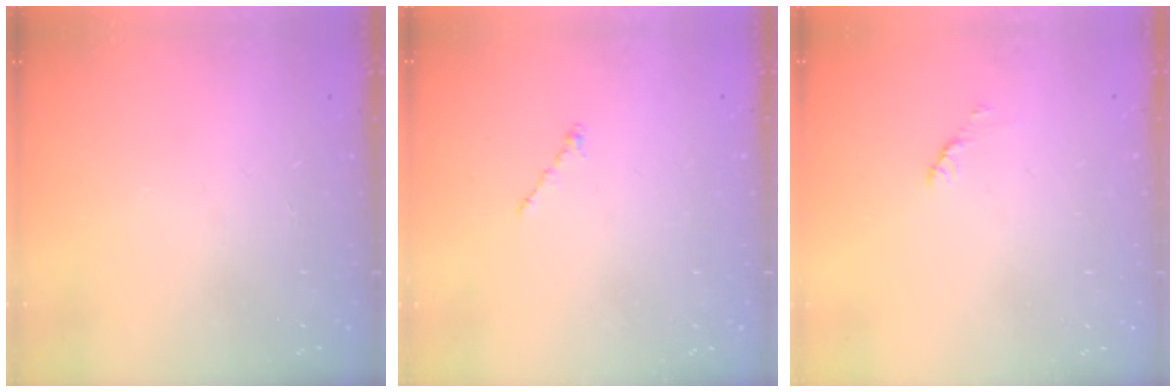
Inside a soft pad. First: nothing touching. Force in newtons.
{"total": 0.0}
{"total": 2.8, "press": 2.7, "slide": 0.4}